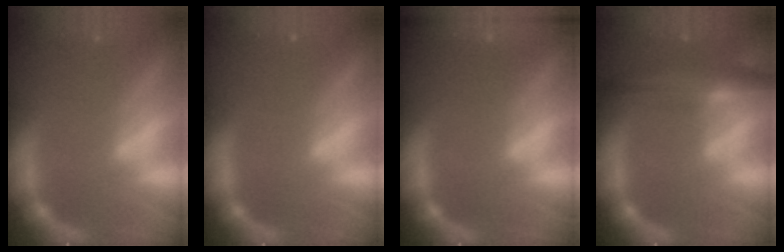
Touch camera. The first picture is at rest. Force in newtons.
{"total": 0.0}
{"total": 6.5}
{"total": 5.5}